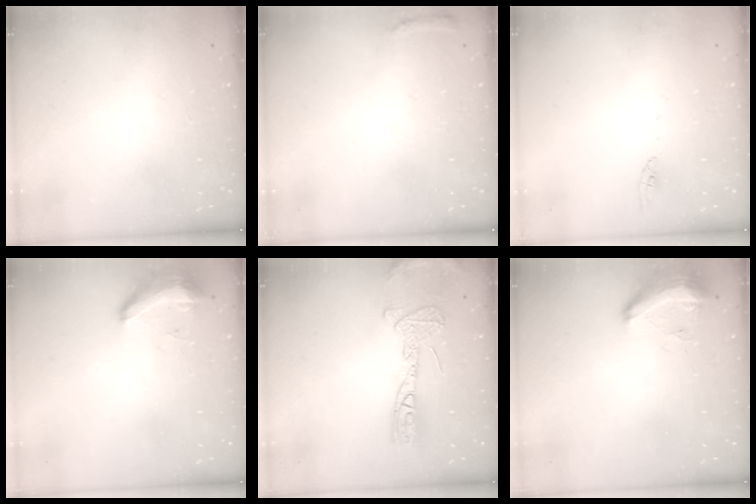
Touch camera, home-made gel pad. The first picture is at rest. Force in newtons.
{"total": 4.7, "press": 4.6, "slide": 0.9}
{"total": 3.8, "press": 3.7, "slide": 0.4}
{"total": 11.5, "press": 9.6, "slide": 6.3}
{"total": 12.5, "press": 12.3, "slide": 2.3}
{"total": 14.6, "press": 10.5, "slide": 10.2}